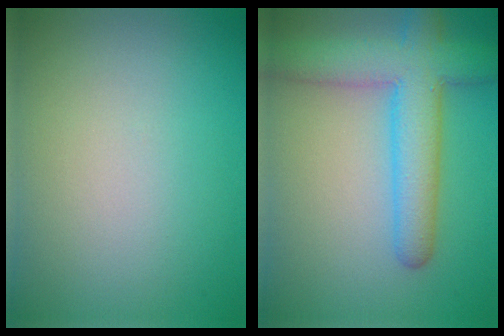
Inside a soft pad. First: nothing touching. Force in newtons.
{"total": 6.6, "press": 6.6, "slide": 0.4}